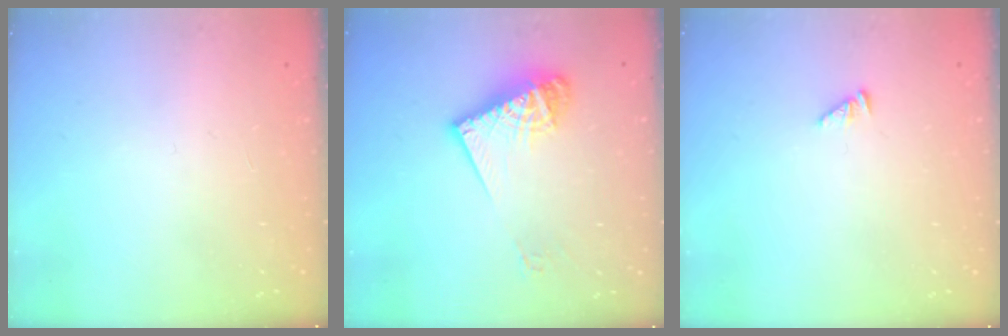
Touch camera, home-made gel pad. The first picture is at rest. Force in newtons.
{"total": 12.6, "press": 12.5, "slide": 1.5}
{"total": 2.1, "press": 2.1, "slide": 0.3}